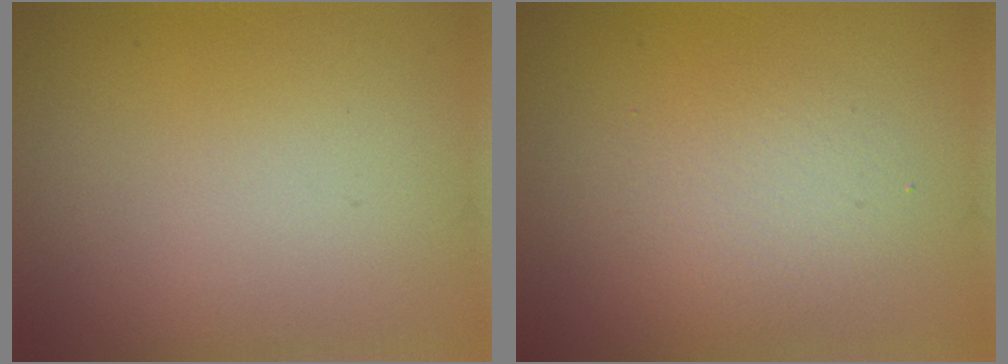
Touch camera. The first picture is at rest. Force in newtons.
{"total": 2.6, "press": 2.6, "slide": 0.2}